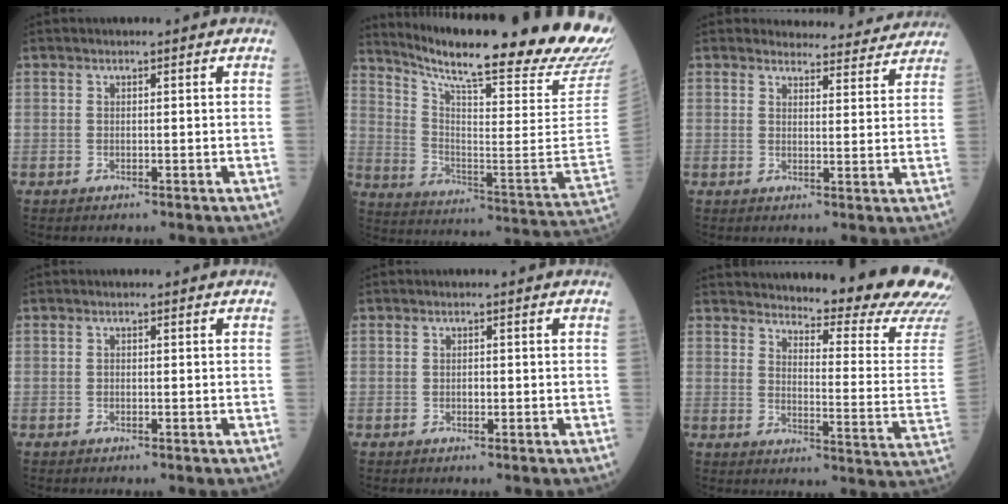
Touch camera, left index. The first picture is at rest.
{"total": 30.5, "force": [25.9, 0.8, 16.2], "torque": [-0.274, -0.101, 0.351]}
{"total": 9.5, "force": [9.2, 2.0, 0.4], "torque": [0.021, -0.007, 0.091]}
{"total": 0.0}
{"total": 0.6, "force": [0.0, 0.3, 0.5], "torque": [-0.010, 0.001, -0.002]}
{"total": 22.7, "force": [21.2, 0.4, 8.3], "torque": [-0.121, -0.109, 0.249]}